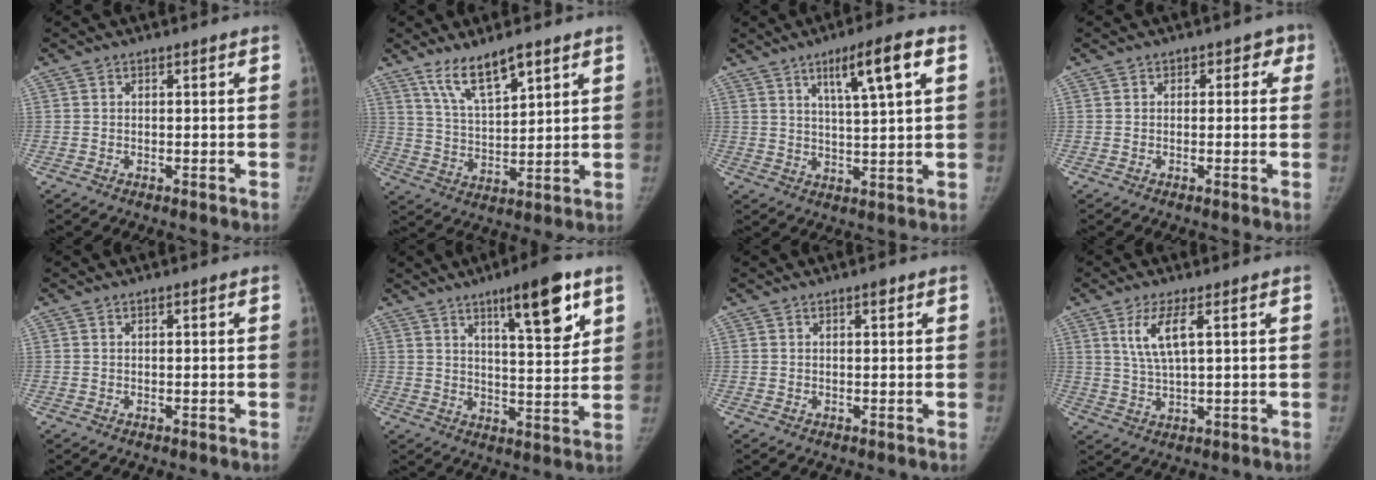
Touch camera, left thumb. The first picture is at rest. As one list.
[{"total": 9.1, "force": [6.4, 2.5, 6.0], "torque": [-0.100, -0.040, 0.127]}, {"total": 9.3, "force": [4.3, 0.9, 8.2], "torque": [-0.133, -0.013, 0.071]}, {"total": 2.5, "force": [0.7, 2.2, 1.0], "torque": [0.026, 0.005, -0.003]}, {"total": 0.0}, {"total": 13.0, "force": [7.2, 3.1, 10.4], "torque": [-0.135, -0.038, 0.107]}, {"total": 0.9, "force": [0.6, 0.3, 0.6], "torque": [-0.004, -0.001, 0.008]}, {"total": 6.2, "force": [2.4, 1.4, 5.6], "torque": [-0.123, -0.015, 0.055]}]